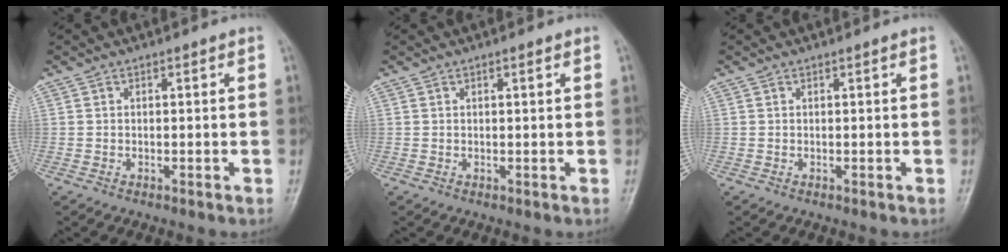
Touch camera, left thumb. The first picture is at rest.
{"total": 0.7, "force": [0.3, 0.2, 0.6], "torque": [-0.010, 0.001, 0.004]}
{"total": 0.0}